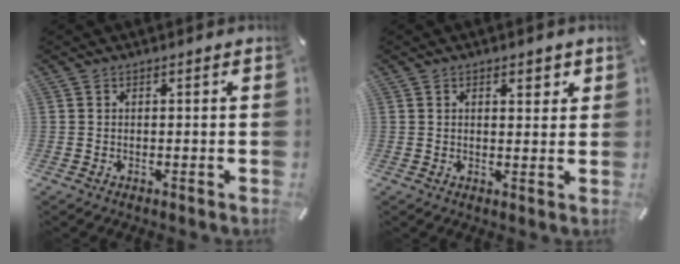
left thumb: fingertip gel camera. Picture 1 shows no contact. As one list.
[{"total": 2.6, "force": [1.4, 1.6, 1.4], "torque": [-0.016, -0.002, 0.020]}]